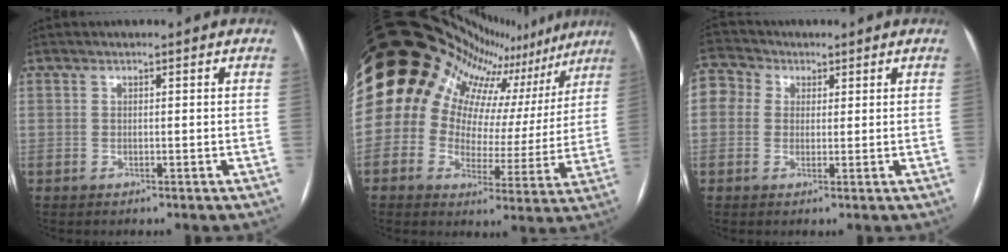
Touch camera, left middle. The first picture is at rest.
{"total": 23.7, "force": [15.8, 12.5, 12.6], "torque": [-0.241, 0.048, 0.210]}
{"total": 5.1, "force": [0.9, 4.8, 1.4], "torque": [-0.049, 0.027, 0.029]}